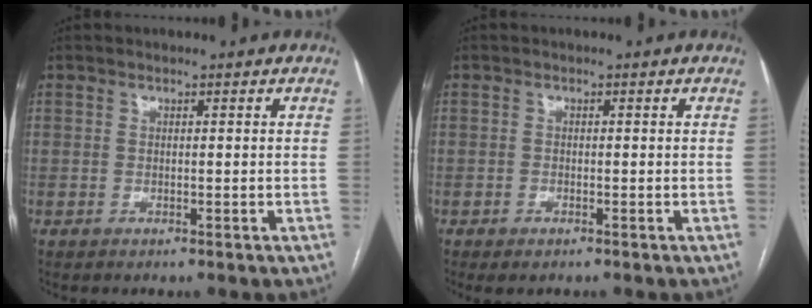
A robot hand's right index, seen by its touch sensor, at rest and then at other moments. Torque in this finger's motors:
{"motor_torque": [0.22, -0.12, -0.04, 0.00]}